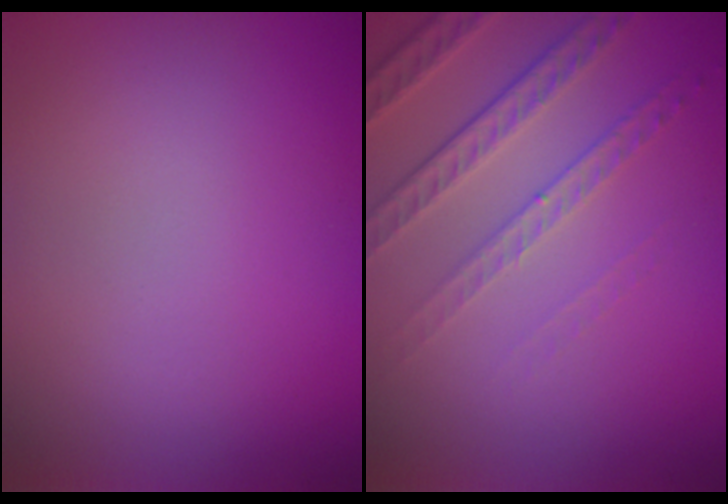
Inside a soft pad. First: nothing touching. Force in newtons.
{"total": 4.7, "press": 3.2, "slide": 3.4}